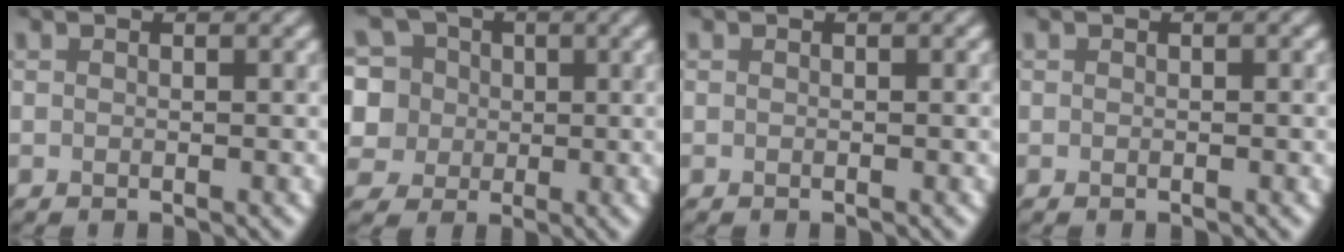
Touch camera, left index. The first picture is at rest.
{"total": 9.3, "force": [2.3, 8.4, 3.3], "torque": [-0.089, 0.039, 0.022]}
{"total": 0.0}
{"total": 0.0}